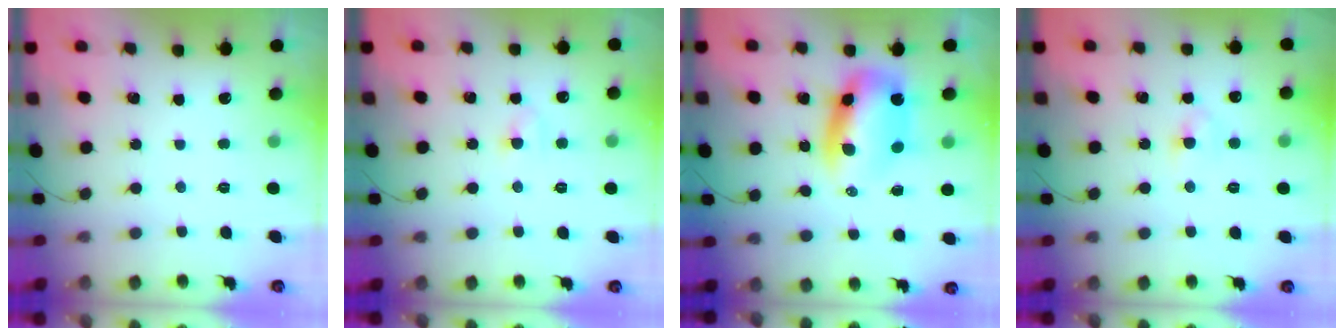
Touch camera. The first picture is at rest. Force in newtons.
{"total": 3.8, "press": 3.6, "slide": 1.2}
{"total": 9.9, "press": 9.6, "slide": 2.4}
{"total": 3.9, "press": 3.7, "slide": 1.2}